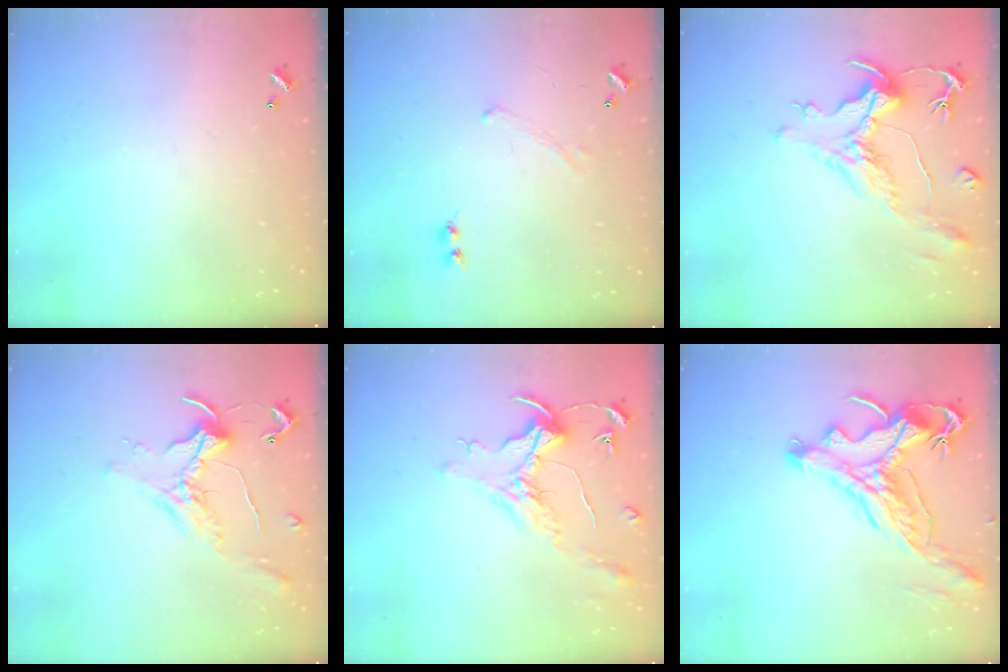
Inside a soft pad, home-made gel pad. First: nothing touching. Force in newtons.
{"total": 0.7, "press": 0.6, "slide": 0.2}
{"total": 1.6, "press": 0.0, "slide": 1.6}
{"total": 1.1, "press": 1.0, "slide": 0.4}
{"total": 1.6, "press": 1.4, "slide": 0.7}
{"total": 5.1, "press": 4.8, "slide": 1.7}